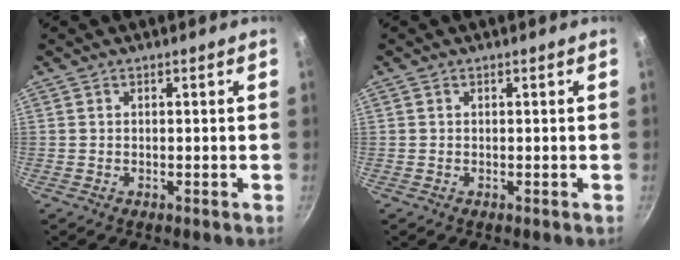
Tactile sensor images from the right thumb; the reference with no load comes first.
{"total": 0.0}